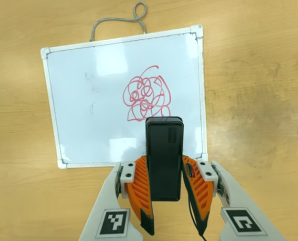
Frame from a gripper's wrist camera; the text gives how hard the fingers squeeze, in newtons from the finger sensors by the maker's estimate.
{"total": 3.7, "left": 2.5, "right": 5.0}